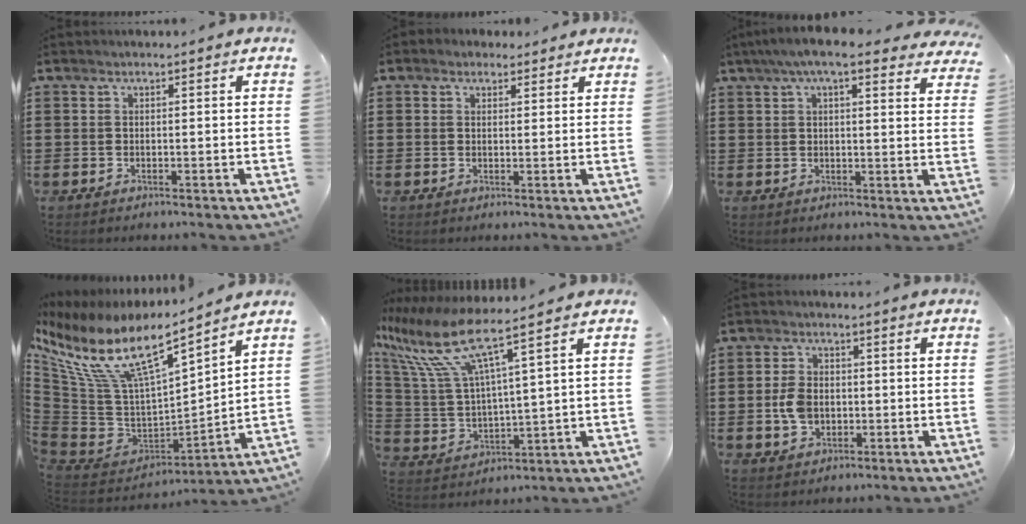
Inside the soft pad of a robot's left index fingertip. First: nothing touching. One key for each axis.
{"total": 1.9, "fx": 1.5, "fy": 1.3, "fz": 0.2, "tx": -0.002, "ty": 0.005, "tz": 0.025}
{"total": 7.0, "fx": 5.5, "fy": 1.0, "fz": 4.2, "tx": -0.089, "ty": -0.008, "tz": 0.098}
{"total": 12.6, "fx": 7.3, "fy": 4.0, "fz": 9.5, "tx": -0.222, "ty": -0.056, "tz": 0.117}
{"total": 10.7, "fx": 7.1, "fy": 2.2, "fz": 7.8, "tx": -0.206, "ty": -0.042, "tz": 0.111}
{"total": 5.0, "fx": -0.6, "fy": 3.6, "fz": 3.4, "tx": -0.090, "ty": 0.002, "tz": -0.017}